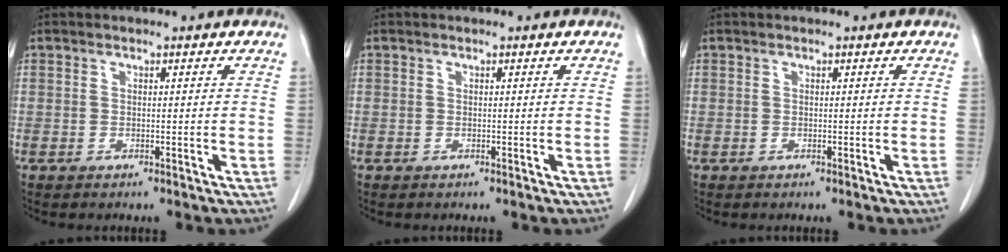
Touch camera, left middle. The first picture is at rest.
{"total": 0.0}
{"total": 0.0}